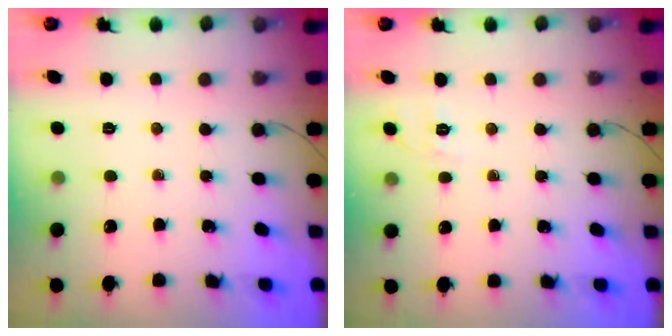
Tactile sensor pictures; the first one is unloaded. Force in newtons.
{"total": 1.9, "press": 0.2, "slide": 1.9}